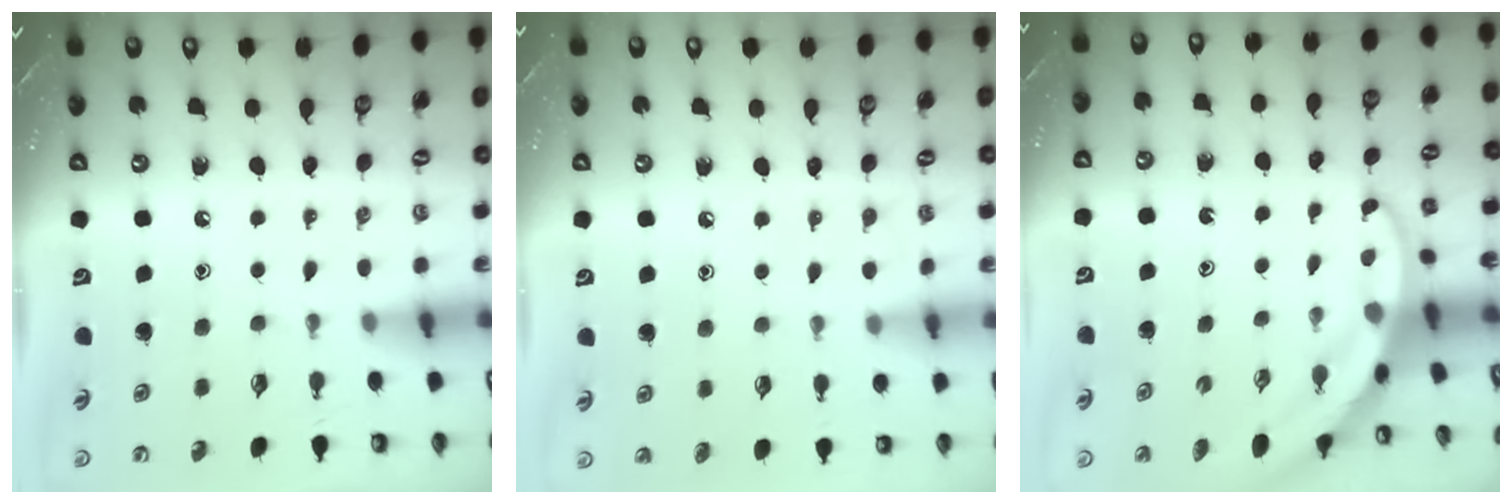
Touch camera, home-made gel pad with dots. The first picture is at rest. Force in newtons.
{"total": 4.3, "press": 4.3, "slide": 0.4}
{"total": 3.6, "press": 3.6, "slide": 0.1}